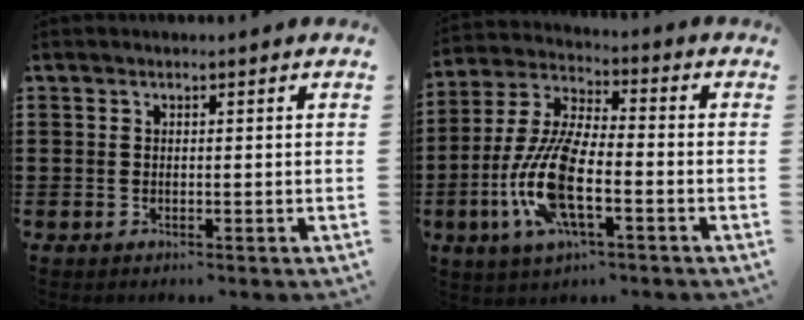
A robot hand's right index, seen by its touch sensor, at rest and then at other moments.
{"total": 12.3, "force": [-3.6, 4.2, 10.9], "torque": [-0.254, -0.014, -0.071]}